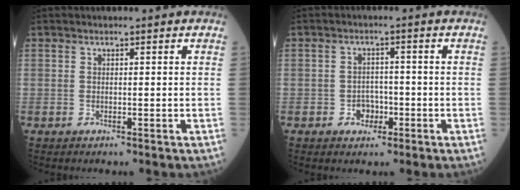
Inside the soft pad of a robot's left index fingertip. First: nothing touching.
{"total": 3.0, "force": [-1.3, 2.3, 1.4], "torque": [-0.018, 0.006, -0.018]}